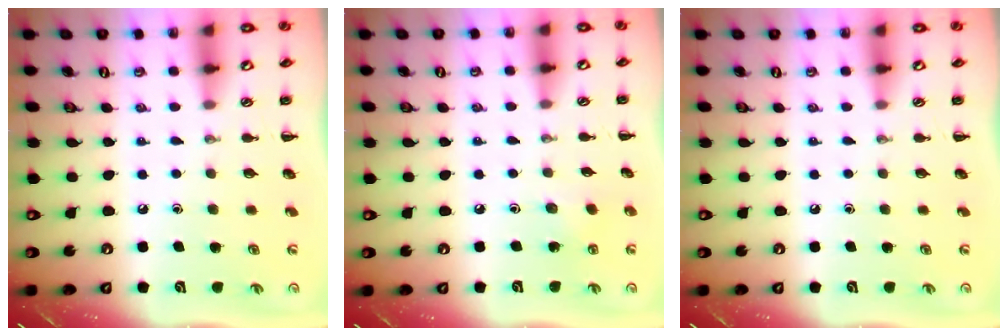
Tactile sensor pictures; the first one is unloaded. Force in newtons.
{"total": 2.6, "press": 2.4, "slide": 0.8}
{"total": 0.0}